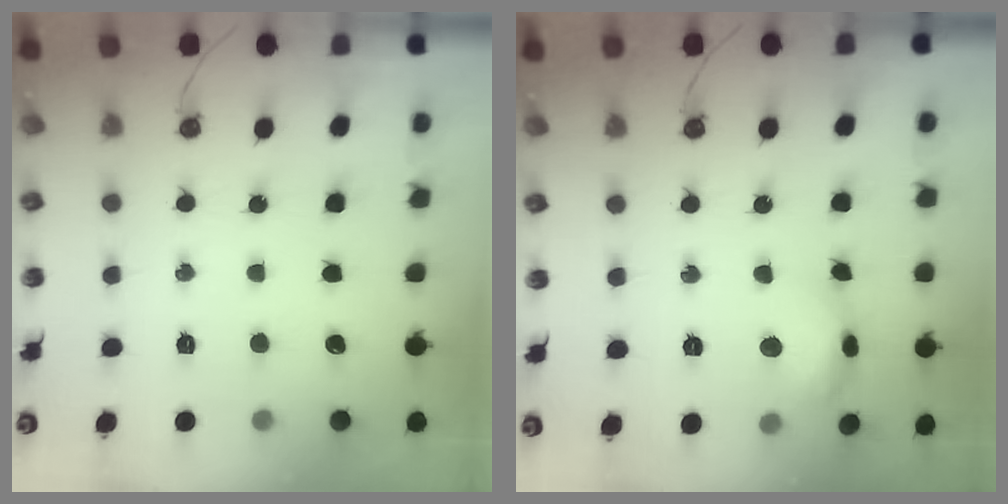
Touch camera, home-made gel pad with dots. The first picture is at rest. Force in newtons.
{"total": 16.5, "press": 11.0, "slide": 12.2}